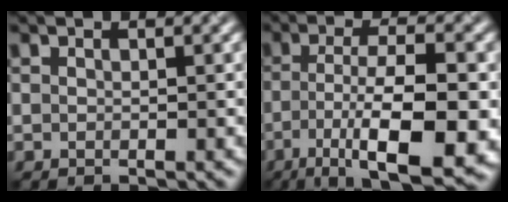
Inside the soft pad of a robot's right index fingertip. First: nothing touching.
{"total": 10.7, "force": [-4.0, 2.8, 9.5], "torque": [-0.164, -0.006, -0.062]}